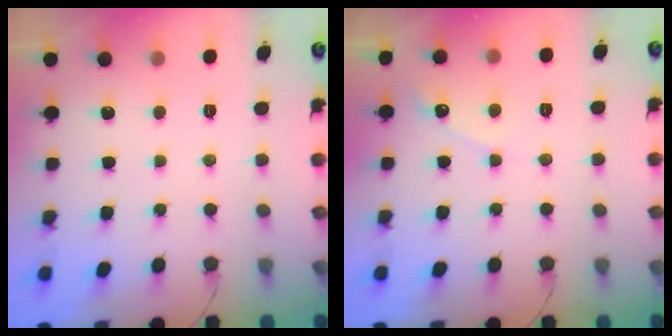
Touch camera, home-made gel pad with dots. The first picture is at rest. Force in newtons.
{"total": 4.3, "press": 4.3, "slide": 0.4}